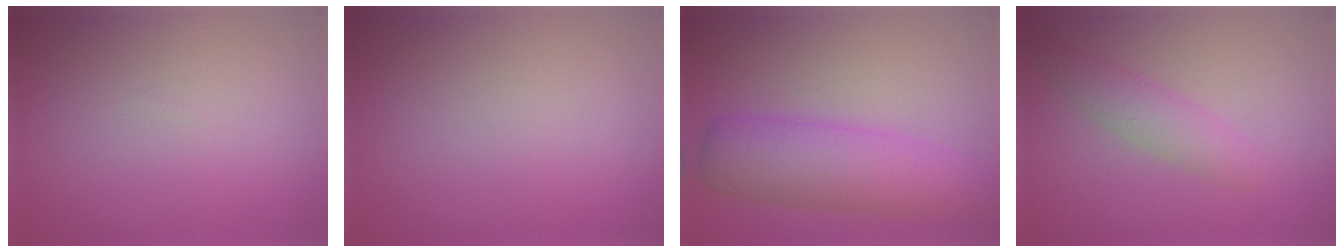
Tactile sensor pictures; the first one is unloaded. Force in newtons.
{"total": 0.0}
{"total": 6.2, "press": 6.2, "slide": 0.2}
{"total": 2.5, "press": 2.5, "slide": 0.0}